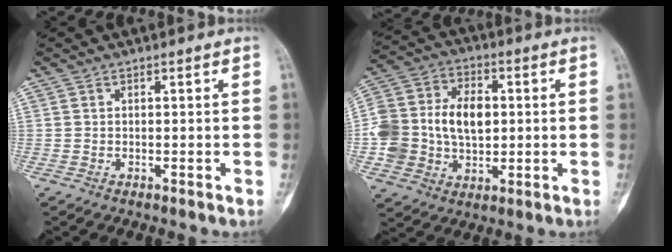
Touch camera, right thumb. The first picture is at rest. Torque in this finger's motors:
{"motor_torque": [1.35, 1.53, 0.67, -0.45, 0.12]}